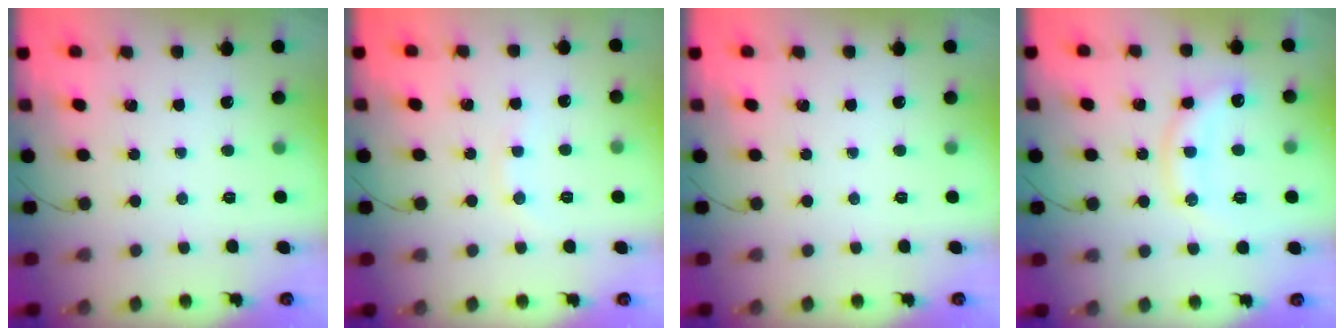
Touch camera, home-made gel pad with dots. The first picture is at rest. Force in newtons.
{"total": 4.8, "press": 4.7, "slide": 1.3}
{"total": 0.0}
{"total": 13.1, "press": 13.1, "slide": 0.5}